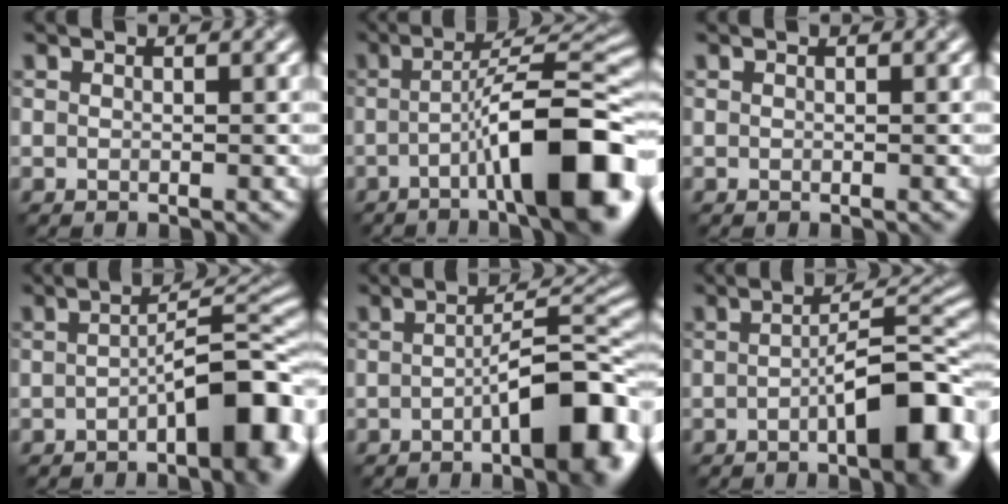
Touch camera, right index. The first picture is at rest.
{"total": 12.5, "force": [-3.8, 2.8, 11.6], "torque": [-0.159, 0.015, -0.057]}
{"total": 0.0}
{"total": 8.5, "force": [-3.0, 2.4, 7.6], "torque": [-0.095, 0.013, -0.051]}
{"total": 9.3, "force": [-2.9, 2.6, 8.4], "torque": [-0.110, 0.009, -0.049]}
{"total": 9.2, "force": [-2.9, 2.6, 8.3], "torque": [-0.110, 0.008, -0.047]}